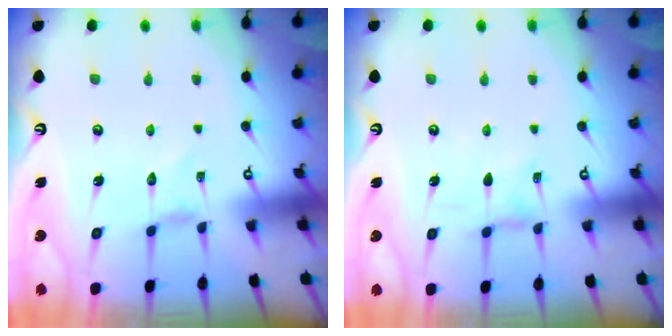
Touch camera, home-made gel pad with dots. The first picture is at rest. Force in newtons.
{"total": 0.0}